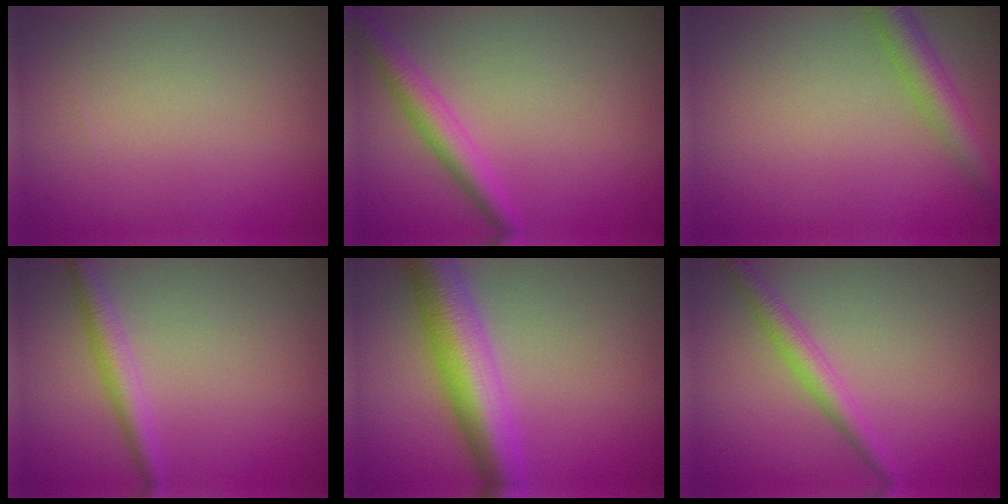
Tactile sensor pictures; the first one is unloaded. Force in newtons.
{"total": 3.2, "press": 3.2, "slide": 0.1}
{"total": 3.6, "press": 3.6, "slide": 0.2}
{"total": 2.5, "press": 2.5, "slide": 0.1}
{"total": 7.6, "press": 7.6, "slide": 0.2}
{"total": 2.5, "press": 2.5, "slide": 0.1}